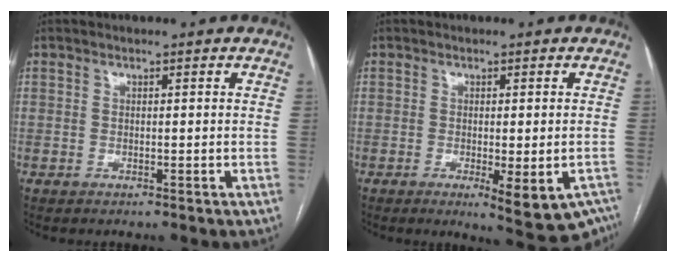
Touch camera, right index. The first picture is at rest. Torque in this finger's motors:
{"motor_torque": [-0.29, -0.27, -0.04, -0.02]}